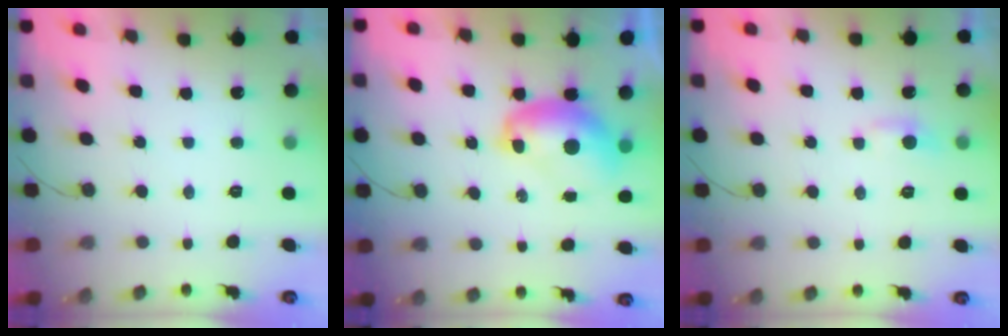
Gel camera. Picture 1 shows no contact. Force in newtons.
{"total": 9.1, "press": 9.0, "slide": 1.0}
{"total": 3.3, "press": 3.3, "slide": 0.4}